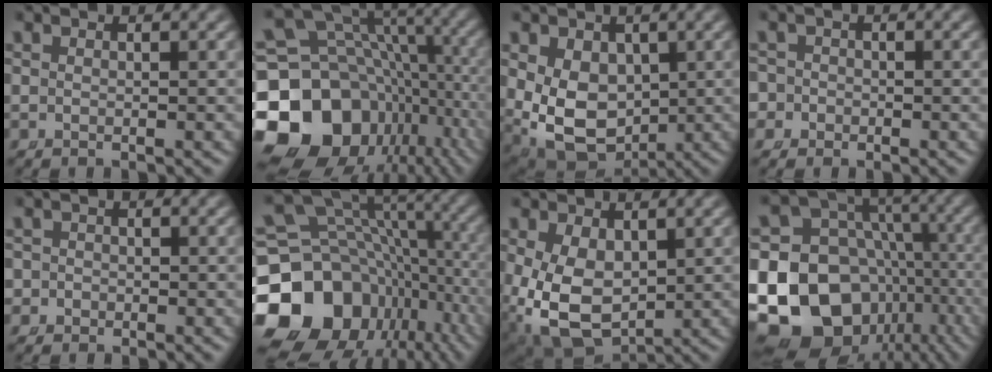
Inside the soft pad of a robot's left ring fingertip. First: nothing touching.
{"total": 21.8, "force": [-4.4, 18.0, 11.4], "torque": [-0.214, -0.068, -0.059]}
{"total": 9.9, "force": [-1.6, 8.2, 5.3], "torque": [-0.140, -0.072, 0.009]}
{"total": 2.9, "force": [-1.0, 2.7, 0.3], "torque": [-0.017, -0.014, -0.020]}
{"total": 2.2, "force": [-0.9, 2.0, -0.1], "torque": [-0.008, -0.012, -0.017]}
{"total": 19.8, "force": [-4.6, 15.9, 10.9], "torque": [-0.199, -0.067, -0.053]}
{"total": 10.8, "force": [-3.1, 8.6, 5.6], "torque": [-0.157, -0.079, -0.020]}
{"total": 24.6, "force": [-5.1, 20.9, 11.8], "torque": [-0.269, -0.085, -0.069]}